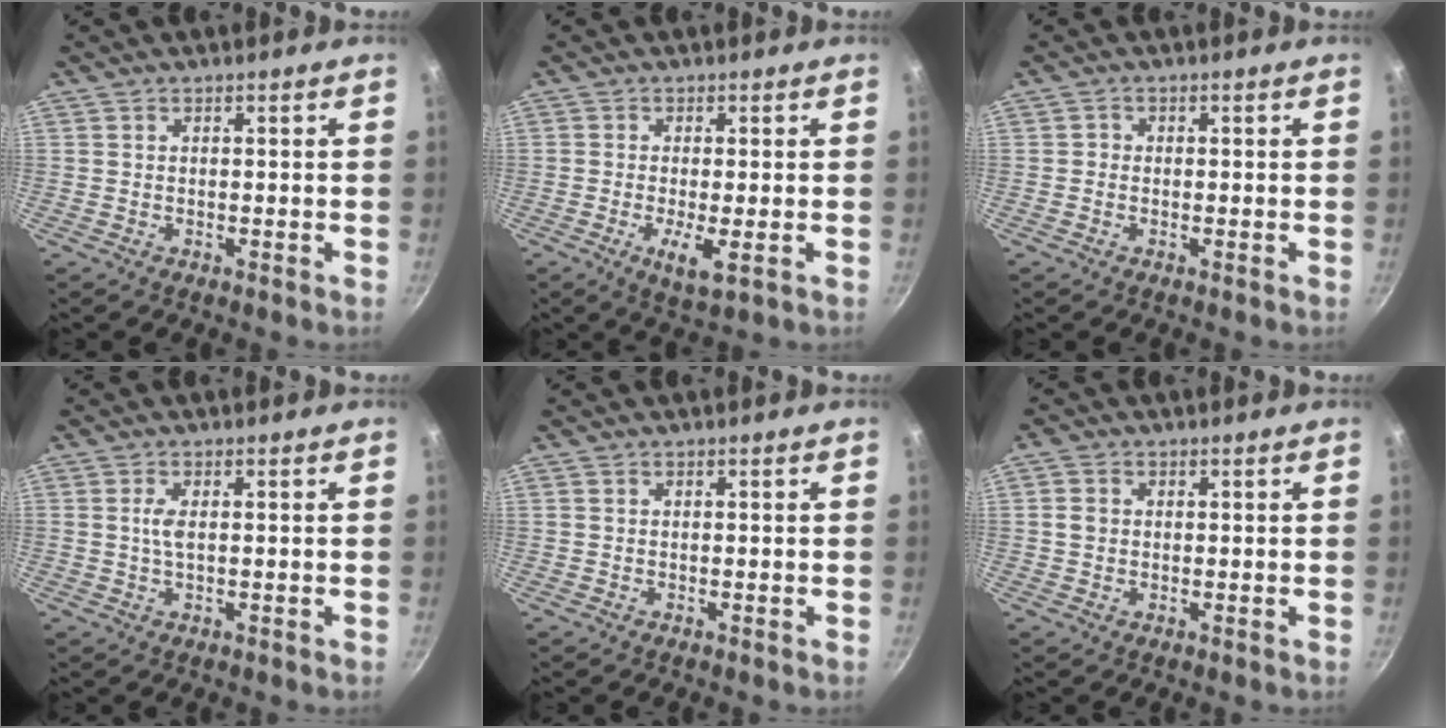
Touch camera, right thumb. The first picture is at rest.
{"total": 4.9, "force": [-1.3, 1.2, 4.6], "torque": [-0.089, -0.010, -0.018]}
{"total": 0.8, "force": [-0.4, 0.7, 0.1], "torque": [0.001, 0.002, -0.009]}
{"total": 2.4, "force": [0.3, 0.9, 2.2], "torque": [-0.051, 0.002, 0.004]}
{"total": 0.0}
{"total": 2.5, "force": [0.2, 2.1, 1.3], "torque": [-0.018, 0.004, 0.000]}